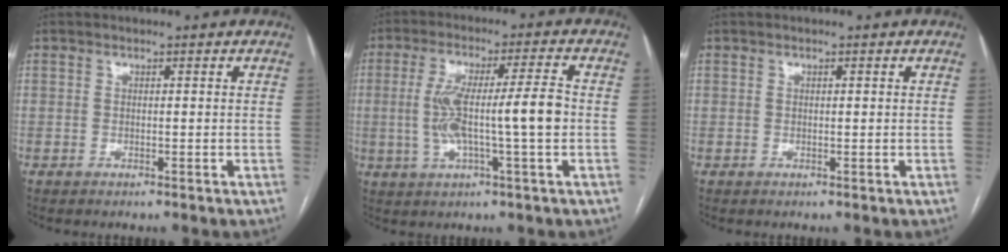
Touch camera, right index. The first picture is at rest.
{"total": 10.6, "force": [-0.6, 0.5, 10.6], "torque": [-0.198, 0.018, -0.010]}
{"total": 0.0}